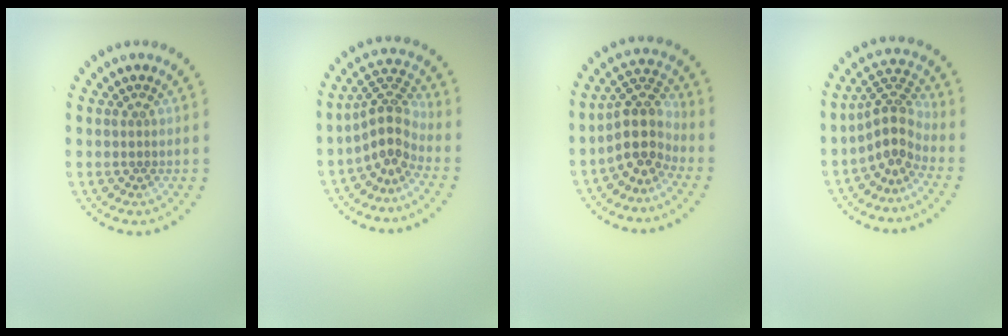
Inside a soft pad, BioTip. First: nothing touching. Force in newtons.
{"total": 3.8, "press": 2.9, "slide": 2.6}
{"total": 4.3, "press": 3.5, "slide": 2.4}
{"total": 3.7, "press": 2.6, "slide": 2.6}